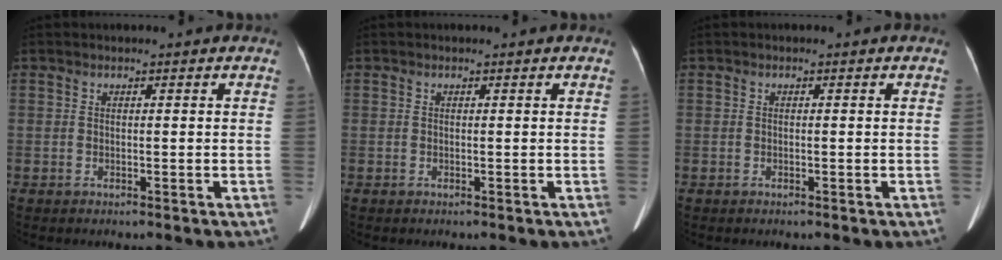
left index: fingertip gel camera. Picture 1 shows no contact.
{"total": 0.7, "force": [0.7, 0.0, 0.3], "torque": [-0.006, 0.010, 0.011]}
{"total": 0.0}